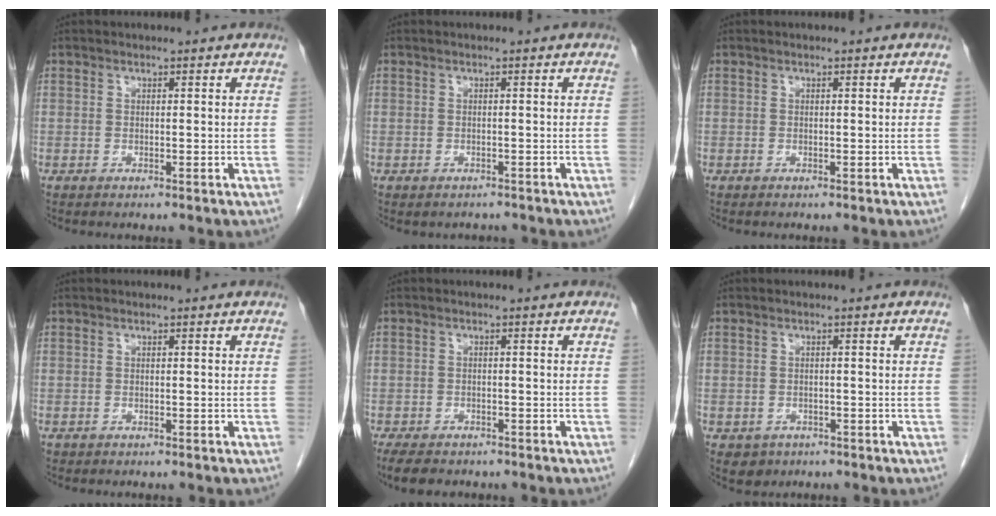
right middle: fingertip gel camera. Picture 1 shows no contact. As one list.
[{"total": 1.7, "force": [-1.4, 0.8, 0.1], "torque": [-0.005, 0.000, -0.019]}, {"total": 0.0}, {"total": 0.0}, {"total": 6.8, "force": [-5.5, 2.7, 2.9], "torque": [-0.046, -0.008, -0.078]}, {"total": 2.5, "force": [-1.3, 2.1, 0.5], "torque": [-0.007, 0.005, -0.012]}]